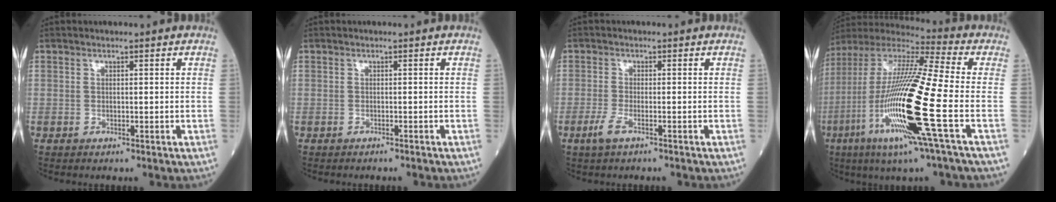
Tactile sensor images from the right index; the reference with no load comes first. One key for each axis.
{"total": 1.0, "fx": -0.9, "fy": -0.1, "fz": 0.4, "tx": -0.007, "ty": 0.000, "tz": -0.012}
{"total": 2.6, "fx": -1.6, "fy": 0.3, "fz": 2.0, "tx": -0.053, "ty": -0.006, "tz": -0.035}
{"total": 22.2, "fx": -6.4, "fy": 0.4, "fz": 21.3, "tx": -0.446, "ty": -0.033, "tz": -0.131}